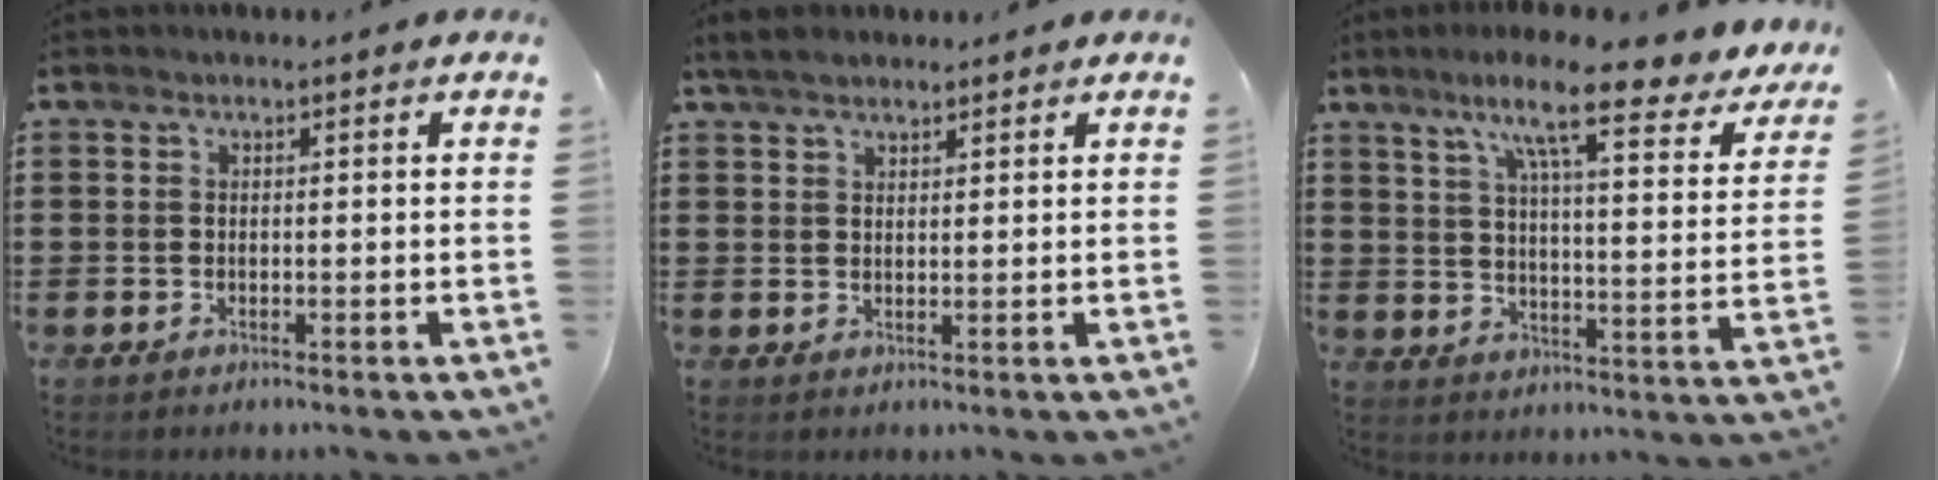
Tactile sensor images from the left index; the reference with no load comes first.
{"total": 2.9, "force": [2.3, 1.0, 1.3], "torque": [-0.032, 0.004, 0.044]}
{"total": 11.7, "force": [8.8, 0.9, 7.7], "torque": [-0.144, -0.048, 0.138]}